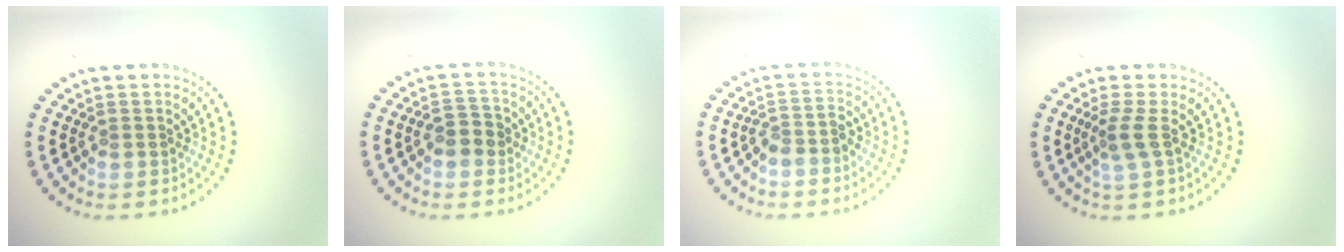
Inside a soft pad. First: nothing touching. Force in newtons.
{"total": 1.8, "press": 1.7, "slide": 0.5}
{"total": 1.9, "press": 1.6, "slide": 1.0}
{"total": 1.9, "press": 1.3, "slide": 1.5}